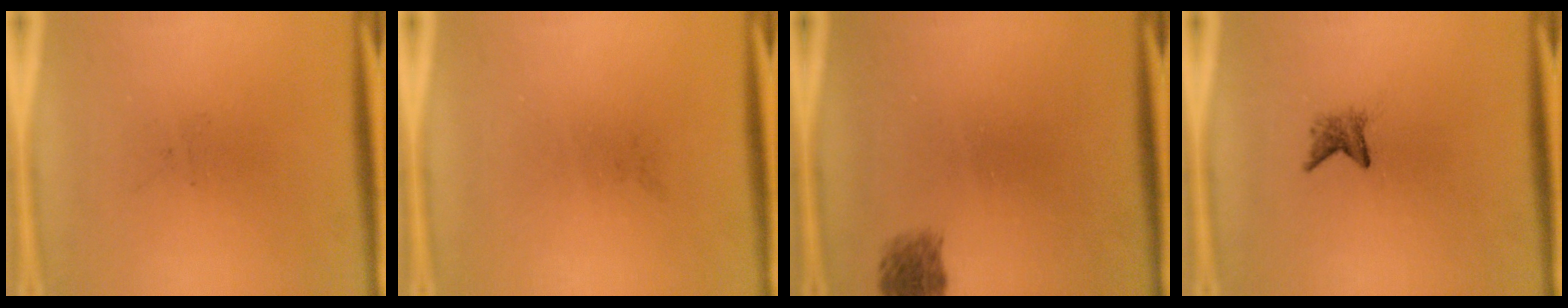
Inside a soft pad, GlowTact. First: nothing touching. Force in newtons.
{"total": 0.0}
{"total": 1.9}
{"total": 1.8}